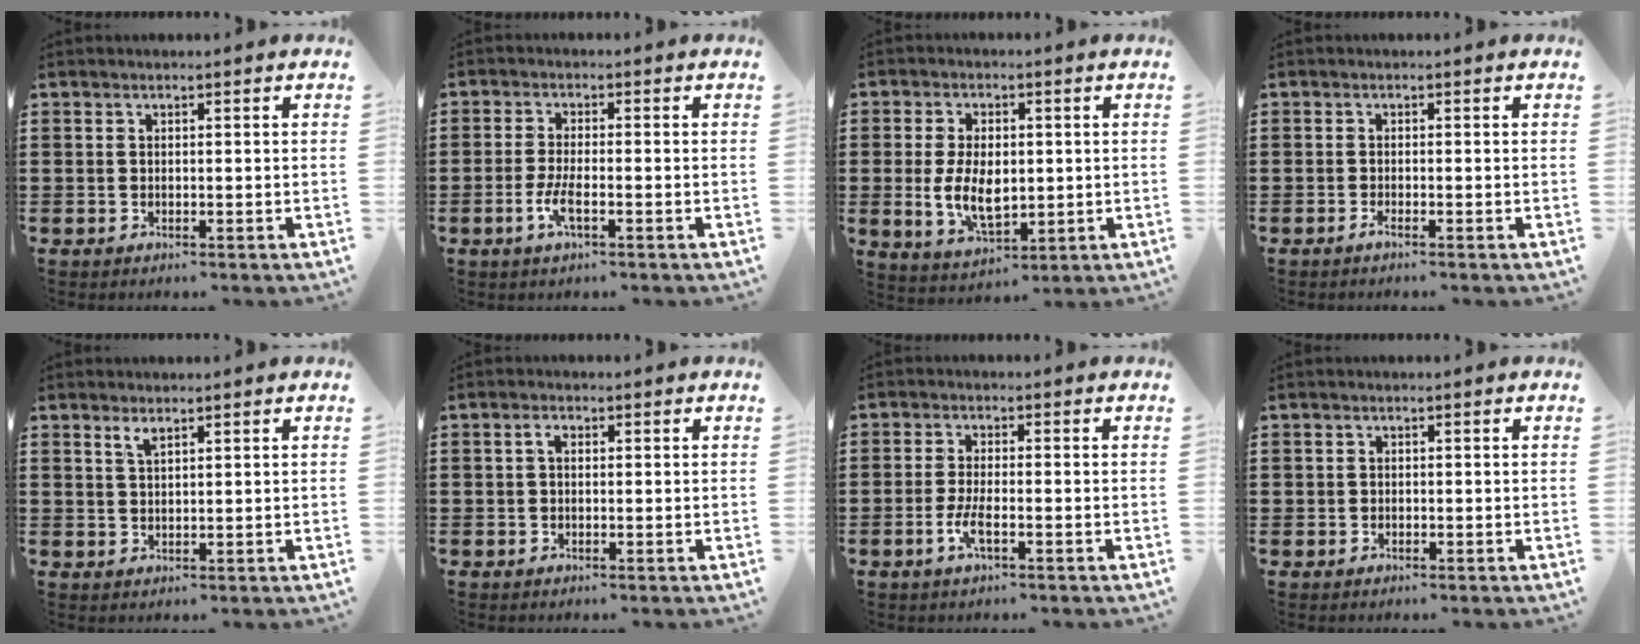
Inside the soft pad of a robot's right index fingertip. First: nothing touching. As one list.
[{"total": 3.9, "force": [-1.5, 0.9, 3.4], "torque": [-0.071, -0.003, -0.030]}, {"total": 7.6, "force": [-0.4, 4.3, 6.2], "torque": [-0.132, -0.001, -0.012]}, {"total": 0.8, "force": [-0.6, 0.0, 0.5], "torque": [-0.010, -0.004, -0.009]}, {"total": 1.8, "force": [1.3, 0.6, 1.0], "torque": [-0.023, 0.002, 0.024]}, {"total": 1.5, "force": [0.2, 0.9, 1.2], "torque": [-0.026, 0.007, 0.002]}, {"total": 3.6, "force": [-1.4, 0.9, 3.2], "torque": [-0.075, -0.006, -0.031]}, {"total": 0.6, "force": [-0.1, 0.6, 0.1], "torque": [-0.004, 0.004, -0.002]}]